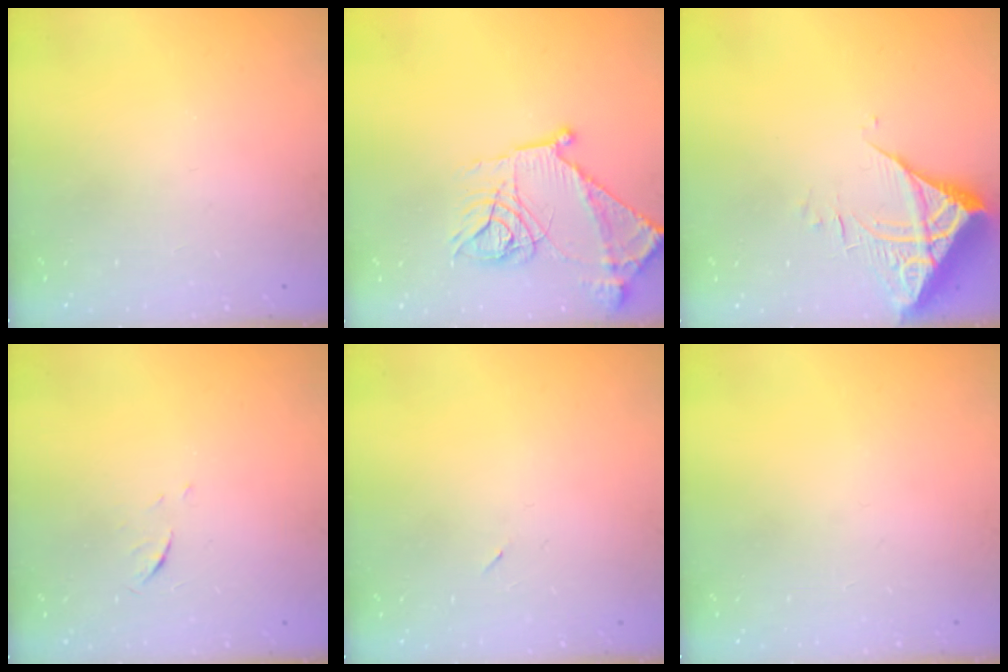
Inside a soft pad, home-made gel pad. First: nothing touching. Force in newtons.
{"total": 16.5, "press": 16.5, "slide": 1.3}
{"total": 6.6, "press": 6.6, "slide": 0.8}
{"total": 5.0, "press": 4.9, "slide": 0.4}
{"total": 2.2, "press": 1.9, "slide": 1.2}
{"total": 0.0}